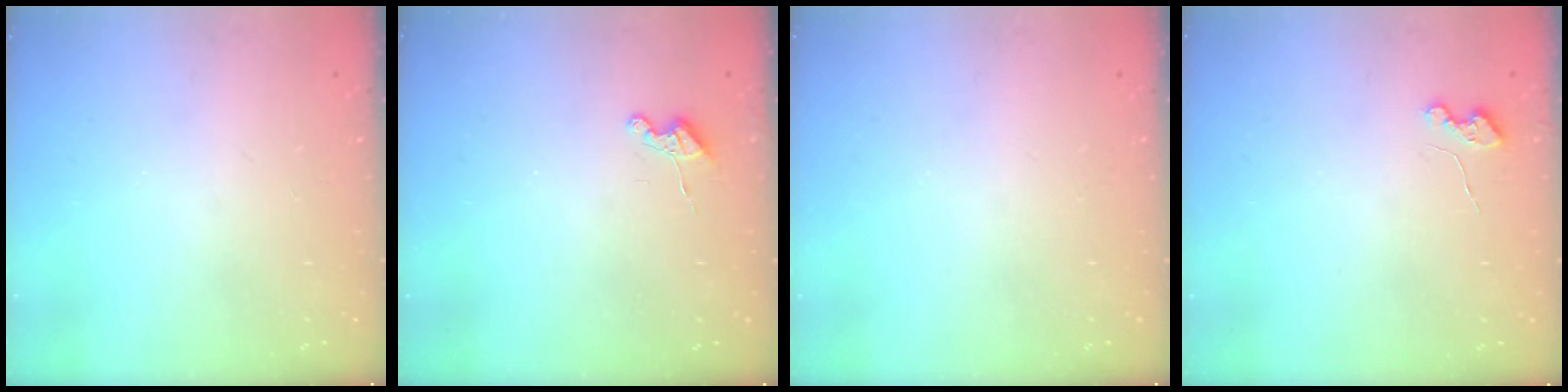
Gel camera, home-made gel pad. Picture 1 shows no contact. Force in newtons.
{"total": 3.7, "press": 3.6, "slide": 0.5}
{"total": 0.0}
{"total": 3.6, "press": 3.6, "slide": 0.5}